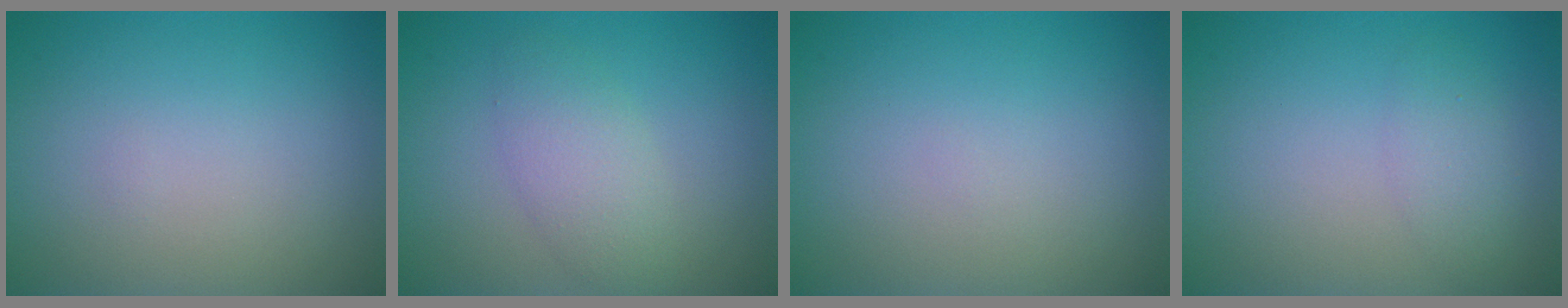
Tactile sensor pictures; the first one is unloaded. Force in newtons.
{"total": 2.6, "press": 2.6, "slide": 0.3}
{"total": 0.0}
{"total": 1.8, "press": 1.8, "slide": 0.0}